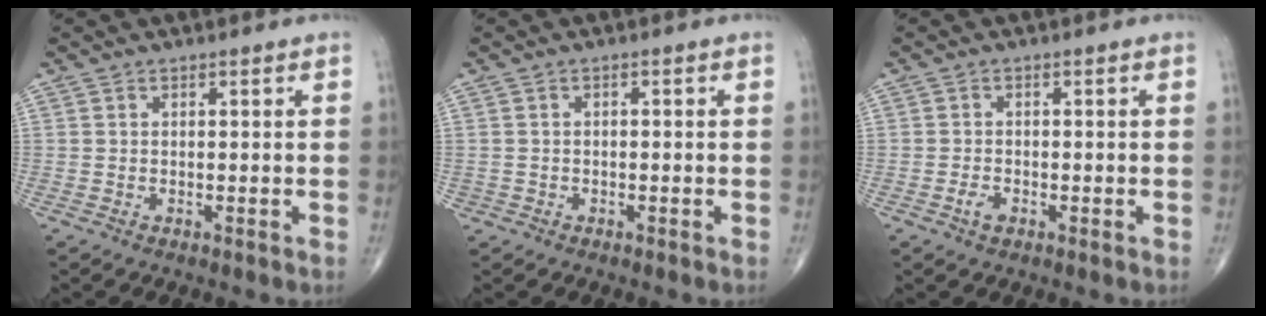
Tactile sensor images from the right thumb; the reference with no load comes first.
{"total": 1.1, "force": [-0.5, 0.9, 0.1], "torque": [0.004, 0.008, -0.010]}
{"total": 1.9, "force": [-0.9, 1.1, 1.2], "torque": [-0.022, 0.004, -0.018]}